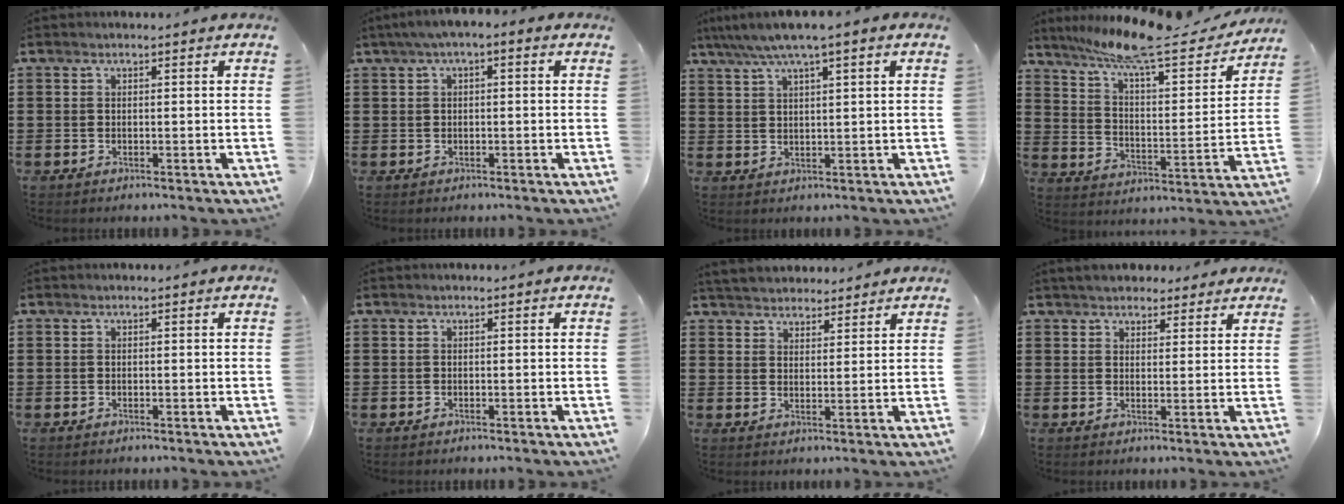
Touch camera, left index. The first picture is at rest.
{"total": 1.8, "force": [-0.3, 0.6, 1.7], "torque": [-0.037, 0.001, -0.012]}
{"total": 4.4, "force": [2.9, 0.0, 3.3], "torque": [-0.070, -0.004, 0.050]}
{"total": 12.9, "force": [10.2, 1.1, 7.8], "torque": [-0.166, -0.057, 0.168]}
{"total": 0.0}
{"total": 0.0}
{"total": 3.8, "force": [3.7, 0.9, 0.1], "torque": [-0.015, -0.007, 0.068]}
{"total": 3.4, "force": [3.2, 1.2, 0.4], "torque": [-0.018, -0.001, 0.060]}